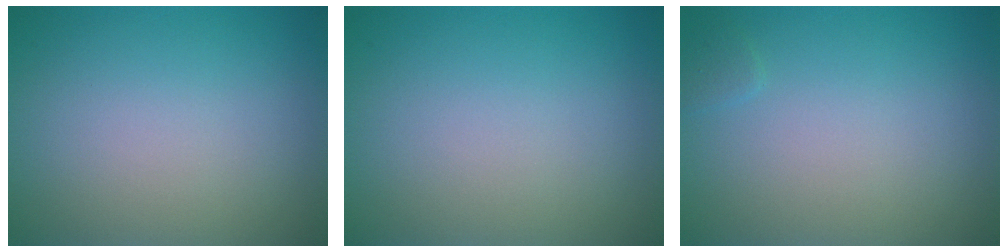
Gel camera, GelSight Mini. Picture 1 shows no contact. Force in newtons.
{"total": 0.0}
{"total": 0.6, "press": 0.6, "slide": 0.0}